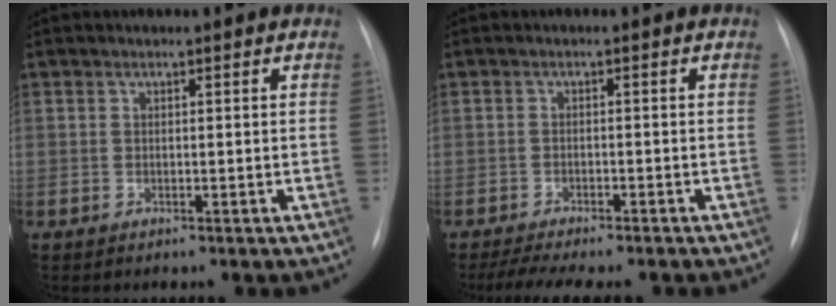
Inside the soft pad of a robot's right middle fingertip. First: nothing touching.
{"total": 9.6, "force": [-8.2, 1.6, 4.7], "torque": [-0.069, -0.005, -0.116]}